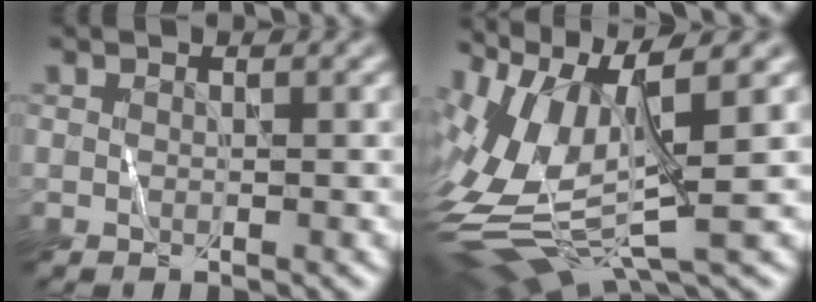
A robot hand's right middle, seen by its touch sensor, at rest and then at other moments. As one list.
[{"total": 9.7, "force": [1.8, 3.8, 8.8], "torque": [-0.194, -0.009, 0.044]}]